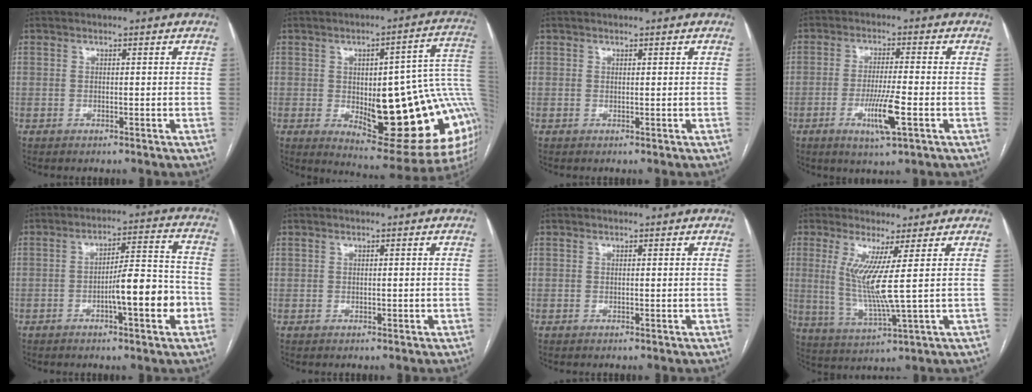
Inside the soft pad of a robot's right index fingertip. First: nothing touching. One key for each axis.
{"total": 24.4, "fx": -2.1, "fy": 6.7, "fz": 23.4, "tx": -0.229, "ty": 0.018, "tz": -0.008}
{"total": 0.0}
{"total": 7.1, "fx": -2.6, "fy": 0.1, "fz": 6.6, "tx": -0.124, "ty": -0.015, "tz": -0.046}
{"total": 9.8, "fx": -3.3, "fy": 1.2, "fz": 9.2, "tx": -0.137, "ty": 0.015, "tz": -0.049}
{"total": 0.0}
{"total": 0.0}
{"total": 8.1, "fx": 1.7, "fy": -1.2, "fz": 7.8, "tx": -0.162, "ty": -0.024, "tz": 0.039}